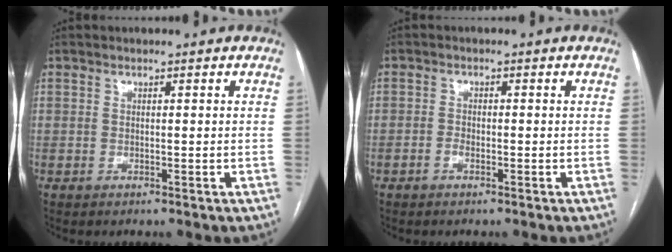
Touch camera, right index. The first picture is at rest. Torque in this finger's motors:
{"motor_torque": [-0.15, 0.03, -0.06, 0.00]}